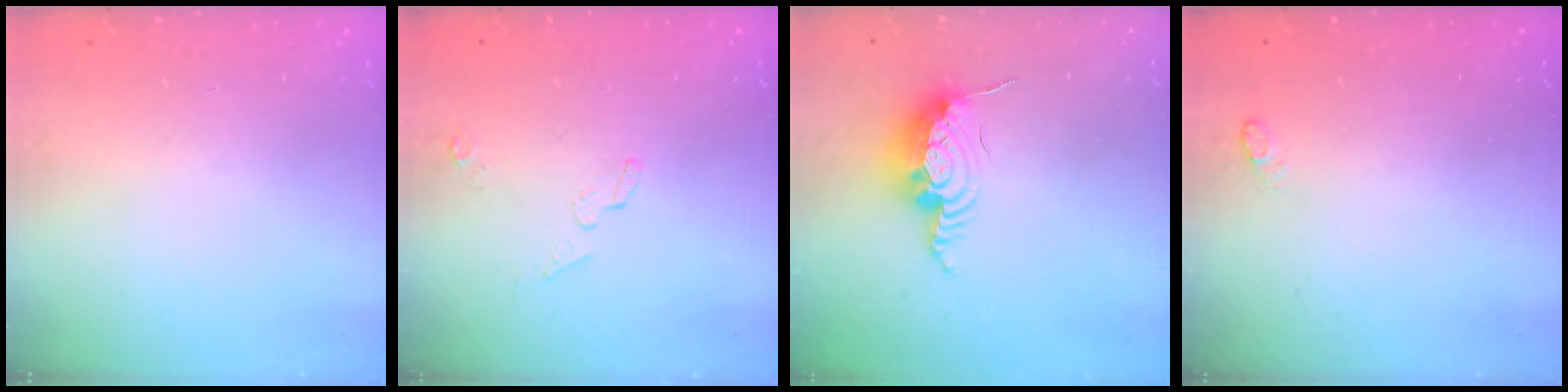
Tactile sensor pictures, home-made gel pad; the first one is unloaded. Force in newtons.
{"total": 4.0, "press": 3.8, "slide": 1.3}
{"total": 14.2, "press": 14.2, "slide": 0.9}
{"total": 4.0, "press": 3.7, "slide": 1.5}